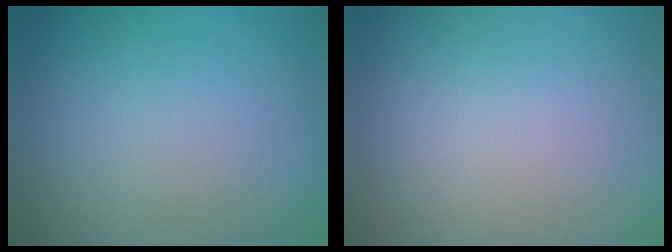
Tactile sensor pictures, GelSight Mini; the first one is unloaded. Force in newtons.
{"total": 0.5, "press": 0.5, "slide": 0.0}